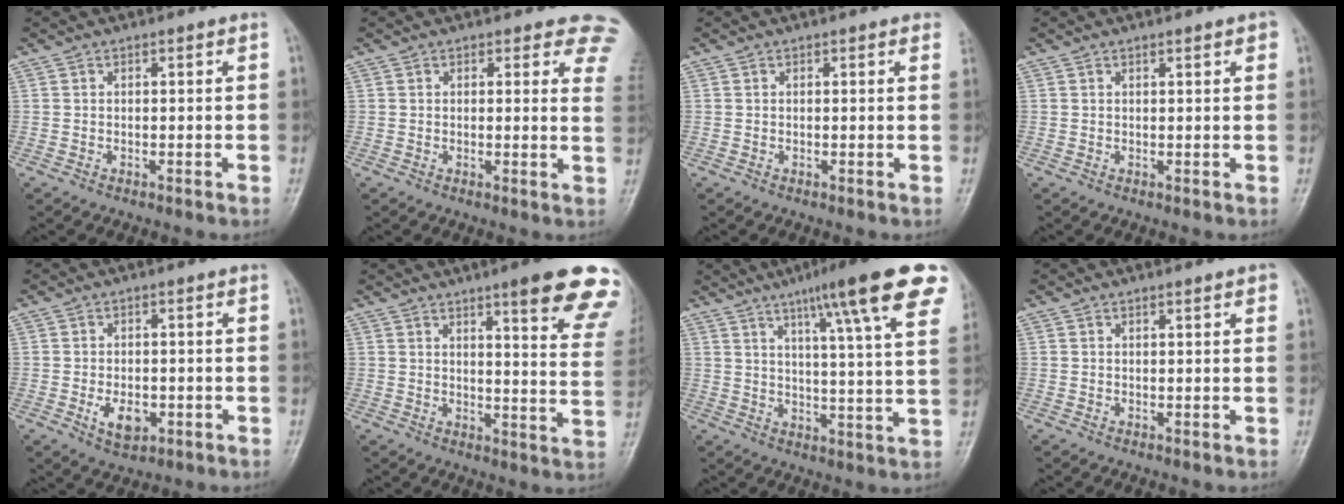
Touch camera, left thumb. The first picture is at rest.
{"total": 7.9, "force": [6.8, 3.1, 2.8], "torque": [0.019, -0.026, 0.043]}
{"total": 2.4, "force": [1.9, 0.6, 1.3], "torque": [-0.007, 0.002, 0.011]}
{"total": 1.6, "force": [1.1, 0.2, 1.2], "torque": [-0.016, -0.004, 0.013]}
{"total": 4.7, "force": [-1.3, 2.9, 3.5], "torque": [-0.053, -0.003, -0.013]}
{"total": 17.6, "force": [11.7, 2.3, 12.9], "torque": [-0.135, -0.053, 0.135]}
{"total": 20.8, "force": [12.0, 2.6, 16.7], "torque": [-0.219, -0.030, 0.152]}
{"total": 1.6, "force": [1.1, 0.2, 1.2], "torque": [-0.014, -0.003, 0.012]}